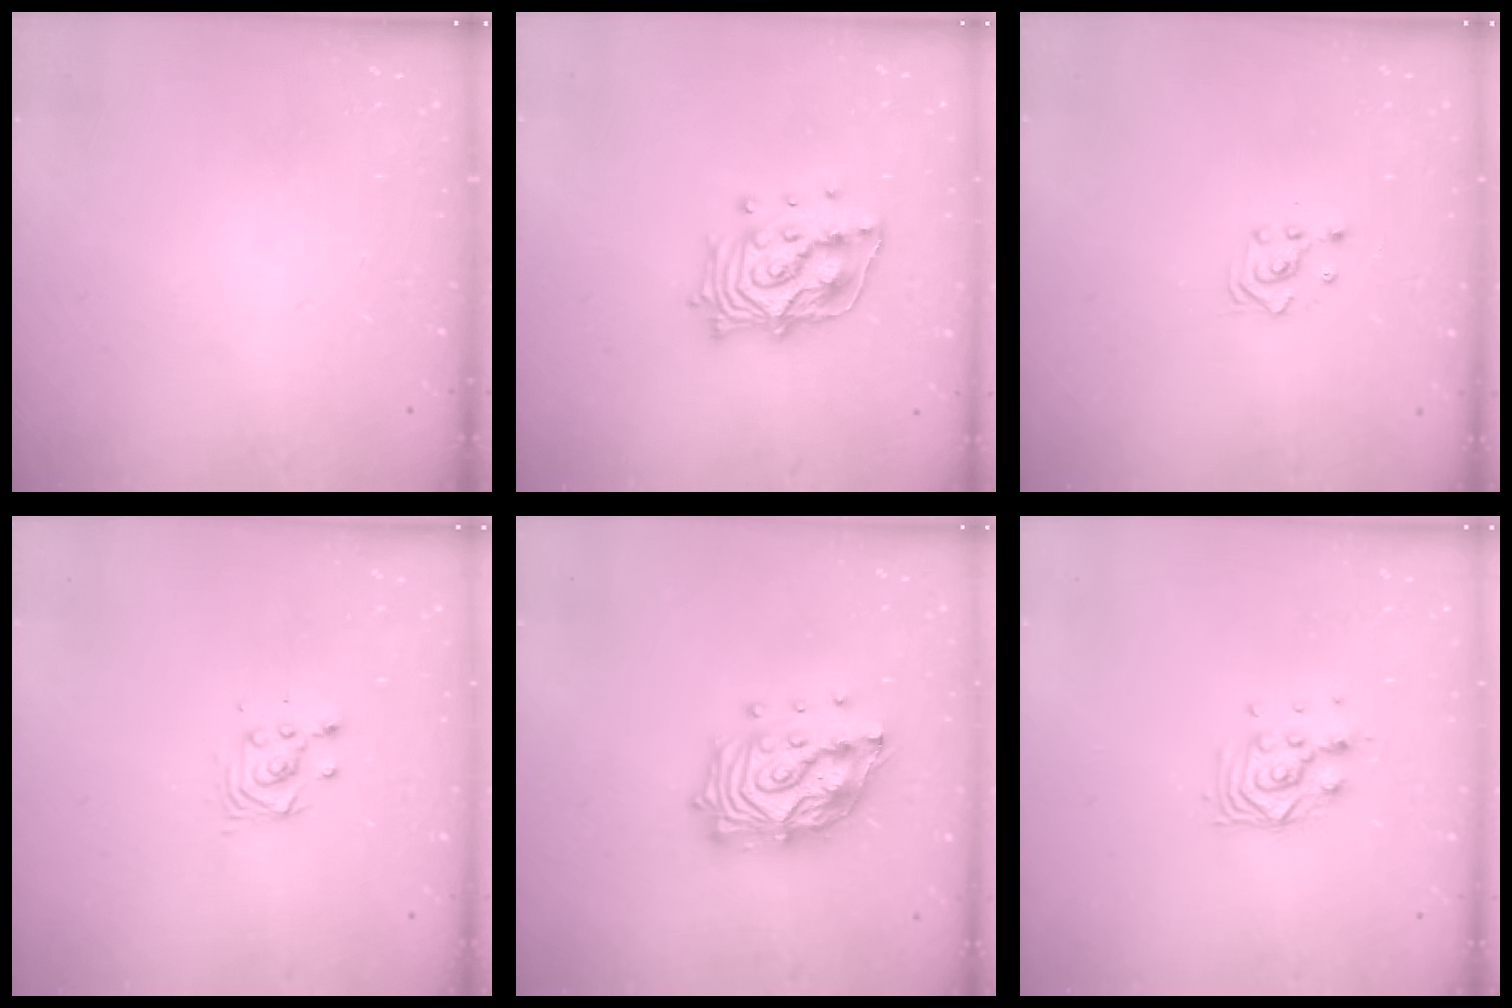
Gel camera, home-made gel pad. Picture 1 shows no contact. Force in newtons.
{"total": 15.2, "press": 15.1, "slide": 2.0}
{"total": 2.3, "press": 2.3, "slide": 0.3}
{"total": 3.7, "press": 3.7, "slide": 0.3}
{"total": 16.7, "press": 16.6, "slide": 1.1}
{"total": 8.8, "press": 8.8, "slide": 0.7}